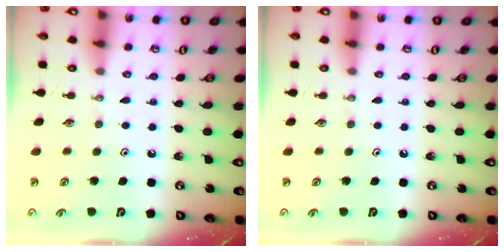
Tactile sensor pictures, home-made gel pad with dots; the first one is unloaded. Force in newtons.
{"total": 0.0}